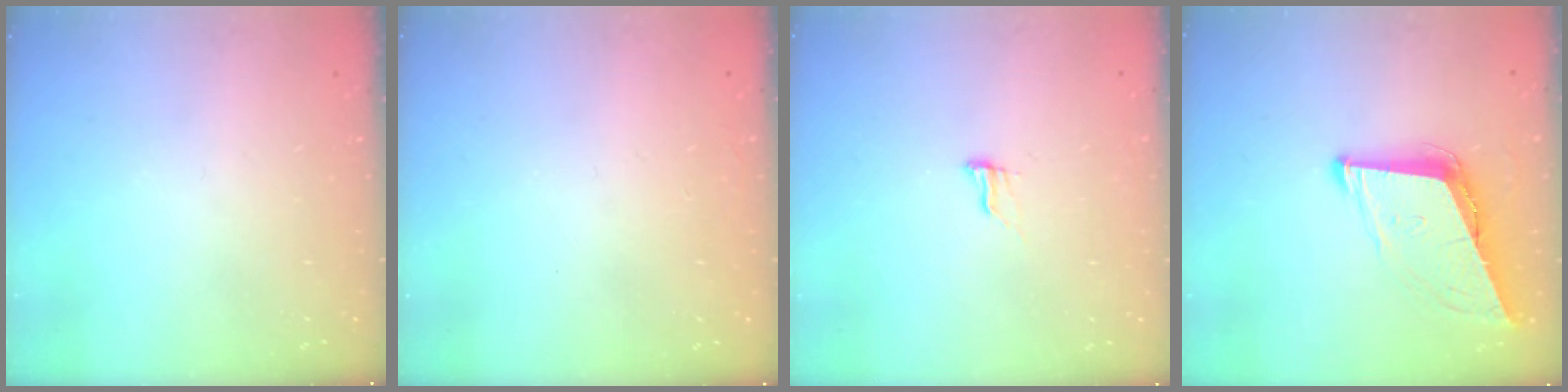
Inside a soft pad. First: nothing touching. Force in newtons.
{"total": 1.6, "press": 1.6, "slide": 0.1}
{"total": 6.3, "press": 6.0, "slide": 1.8}
{"total": 9.1, "press": 8.7, "slide": 2.6}